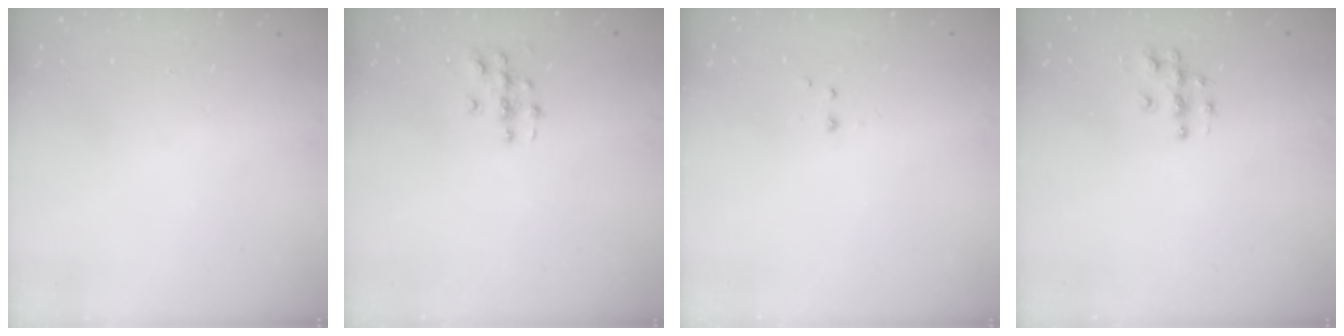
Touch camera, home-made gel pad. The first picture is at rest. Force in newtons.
{"total": 4.2, "press": 4.2, "slide": 0.1}
{"total": 2.2, "press": 1.9, "slide": 1.2}
{"total": 4.8, "press": 4.8, "slide": 0.3}